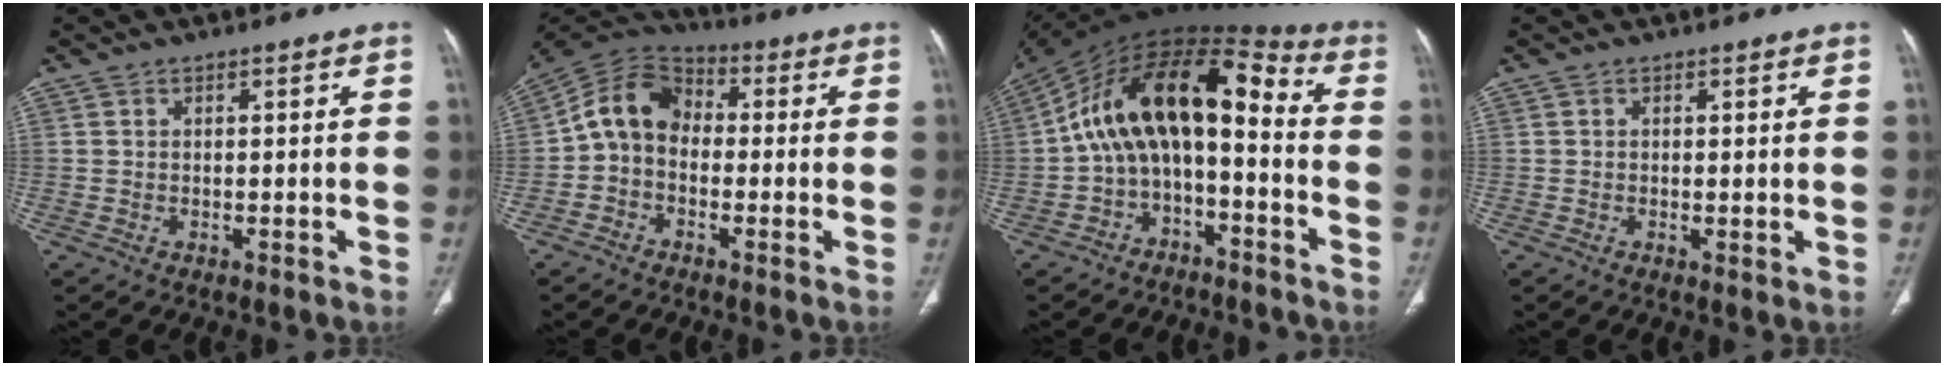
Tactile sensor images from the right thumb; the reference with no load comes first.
{"total": 10.1, "force": [-0.8, 7.8, 6.3], "torque": [-0.102, 0.037, -0.034]}
{"total": 17.8, "force": [-2.1, 9.7, 14.8], "torque": [-0.233, 0.103, -0.044]}
{"total": 0.9, "force": [0.0, 0.3, 0.9], "torque": [-0.020, -0.006, 0.000]}